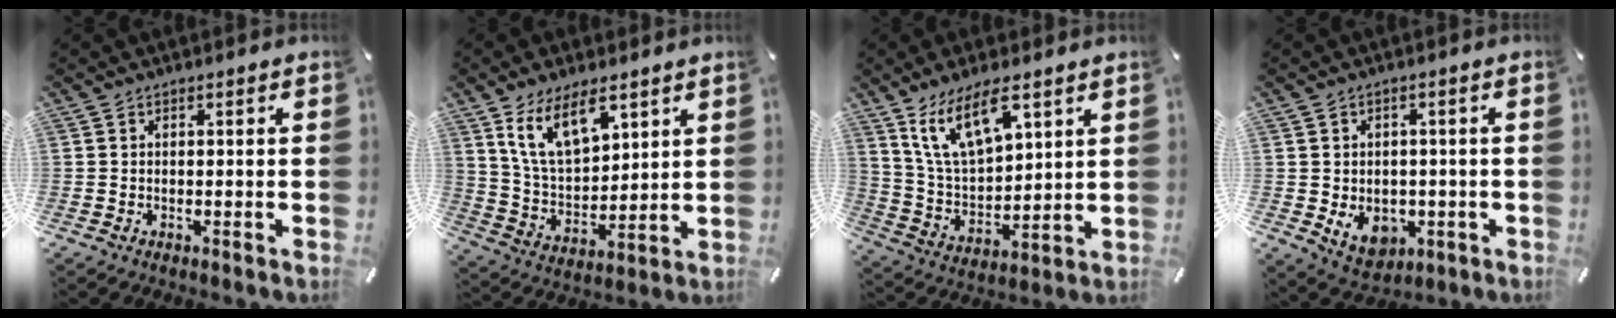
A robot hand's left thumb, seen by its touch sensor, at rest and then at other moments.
{"total": 12.5, "force": [8.0, 6.6, 7.0], "torque": [-0.143, -0.030, 0.150]}
{"total": 13.1, "force": [8.8, 6.0, 7.7], "torque": [-0.180, -0.030, 0.162]}
{"total": 6.9, "force": [-1.7, 5.8, 3.3], "torque": [-0.051, 0.005, -0.028]}